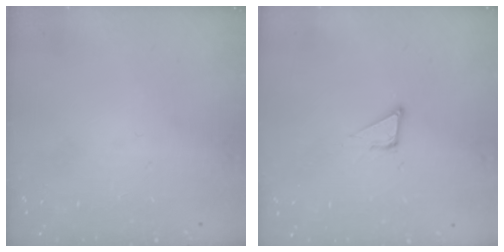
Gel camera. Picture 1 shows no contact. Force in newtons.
{"total": 1.9, "press": 1.9, "slide": 0.1}